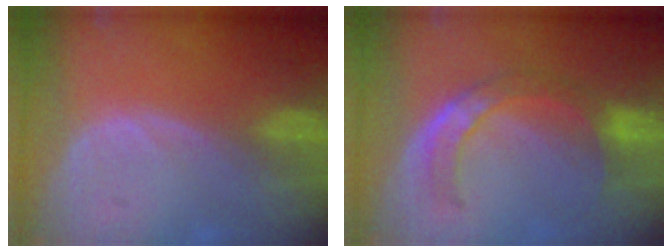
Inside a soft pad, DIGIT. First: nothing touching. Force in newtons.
{"total": 6.7, "press": 6.4, "slide": 1.9}